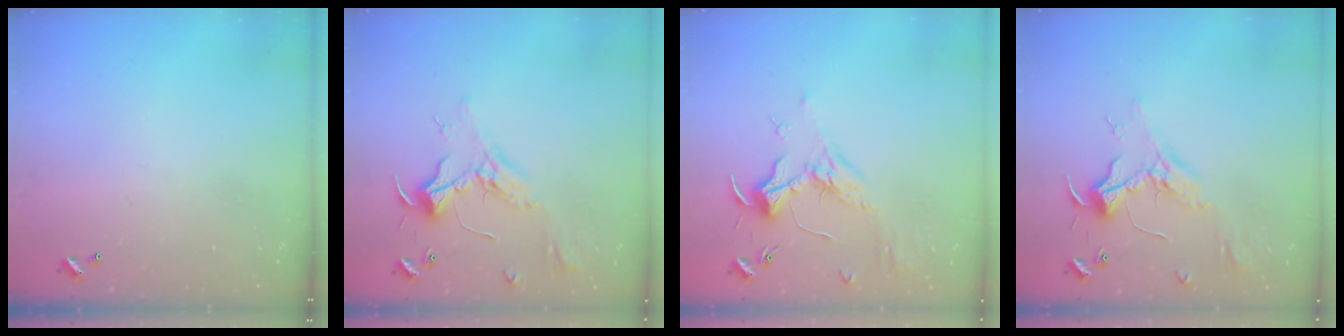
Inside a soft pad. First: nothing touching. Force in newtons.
{"total": 2.3, "press": 2.1, "slide": 0.9}
{"total": 1.8, "press": 1.7, "slide": 0.7}
{"total": 2.4, "press": 2.3, "slide": 0.8}